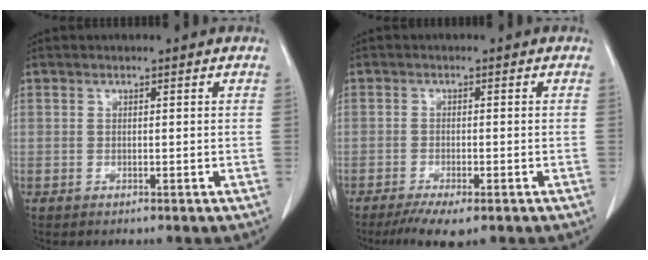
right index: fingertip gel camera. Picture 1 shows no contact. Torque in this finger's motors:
{"motor_torque": [0.50, -0.46, 0.23, 0.06]}